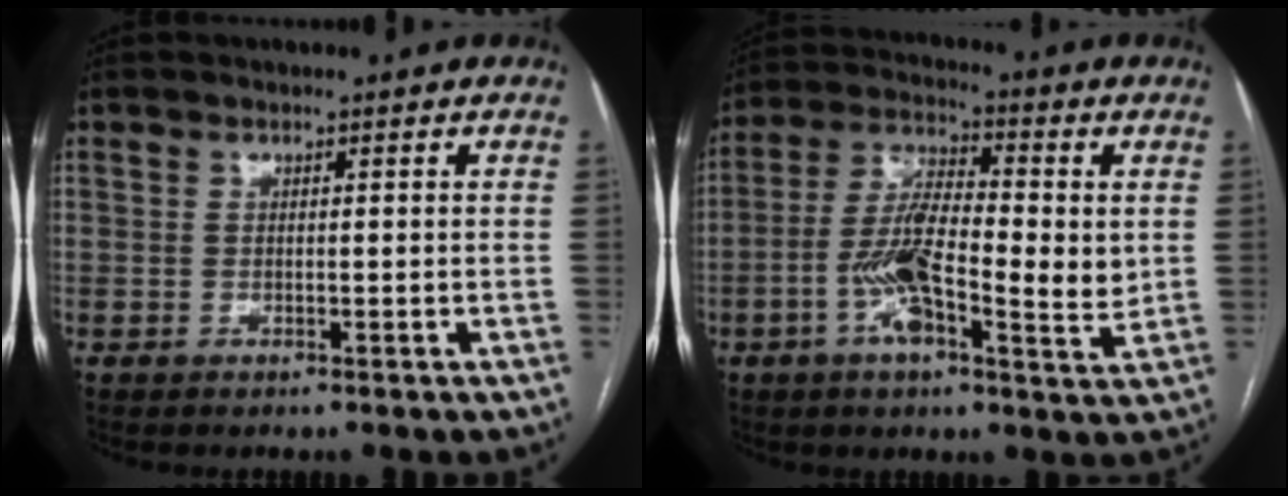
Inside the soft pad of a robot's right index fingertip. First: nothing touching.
{"total": 12.9, "force": [-1.3, 3.7, 12.3], "torque": [-0.229, 0.007, -0.031]}